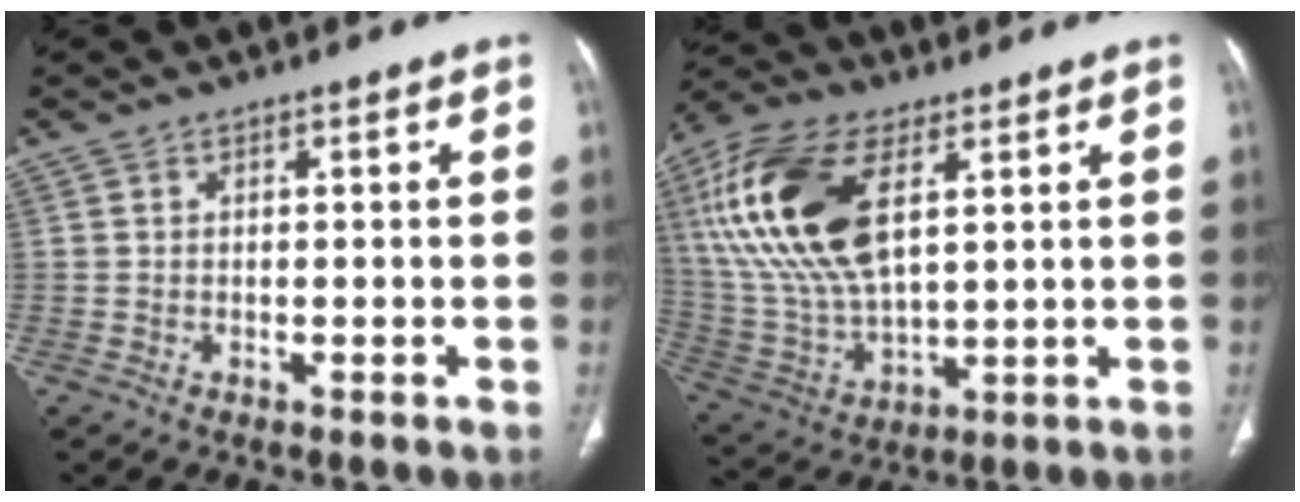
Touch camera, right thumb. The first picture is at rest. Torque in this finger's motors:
{"motor_torque": [-0.79, 2.40, 2.04, 0.73, 0.57]}